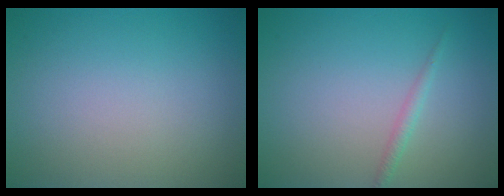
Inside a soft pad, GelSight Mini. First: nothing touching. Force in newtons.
{"total": 1.0, "press": 1.0, "slide": 0.1}